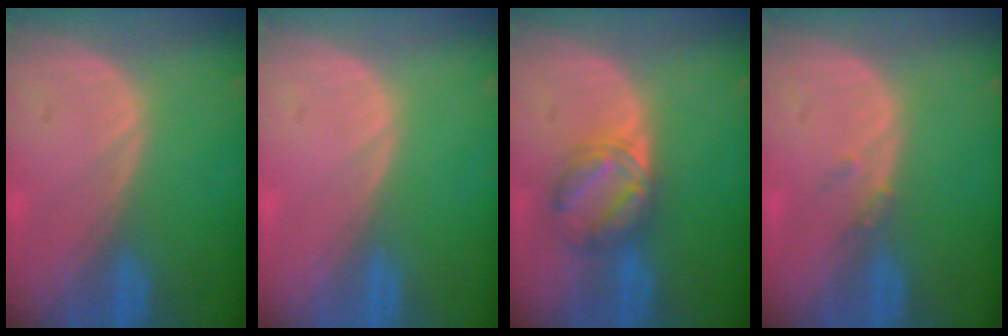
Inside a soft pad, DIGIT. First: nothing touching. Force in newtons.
{"total": 0.6, "press": 0.1, "slide": 0.6}
{"total": 5.7, "press": 5.7, "slide": 0.7}
{"total": 1.3, "press": 1.1, "slide": 0.7}